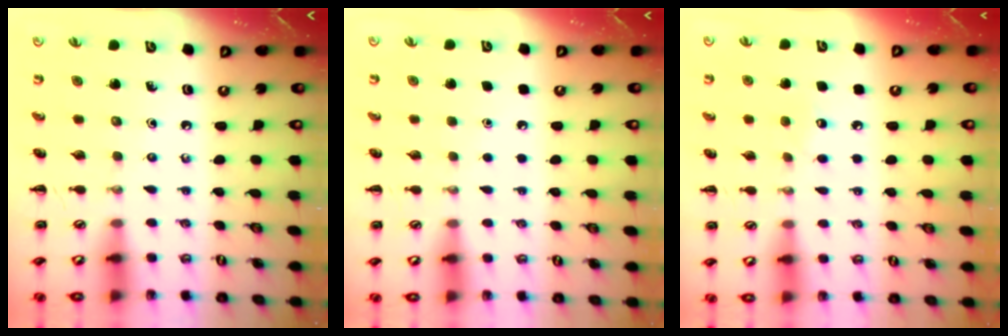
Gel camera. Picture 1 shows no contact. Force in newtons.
{"total": 1.7, "press": 1.7, "slide": 0.1}
{"total": 5.3, "press": 5.2, "slide": 0.9}